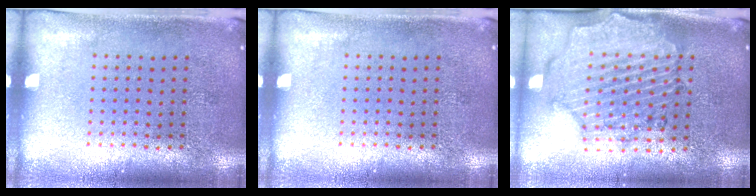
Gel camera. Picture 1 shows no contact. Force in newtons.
{"total": 0.0}
{"total": 1.6, "press": 1.5, "slide": 0.3}